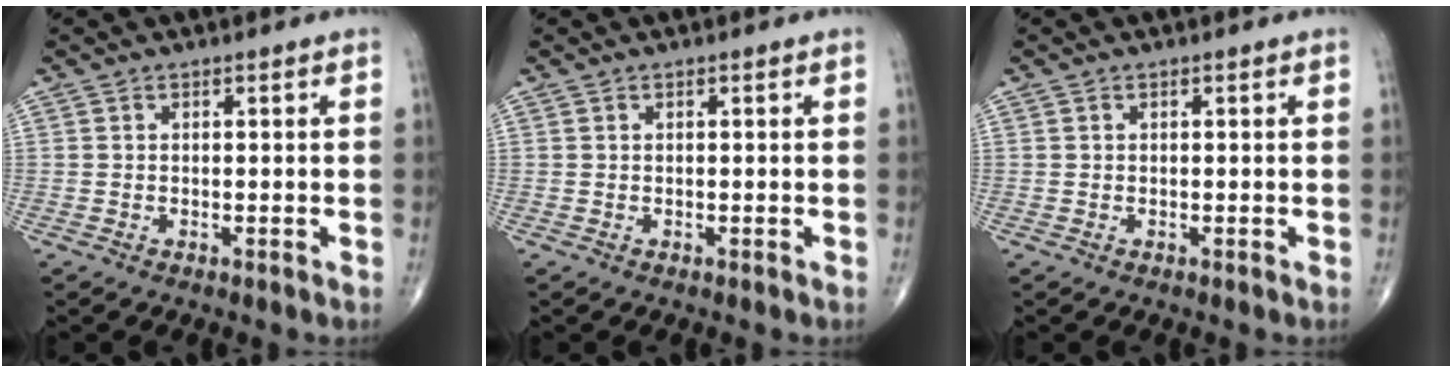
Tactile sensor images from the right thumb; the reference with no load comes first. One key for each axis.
{"total": 0.0}
{"total": 0.0}